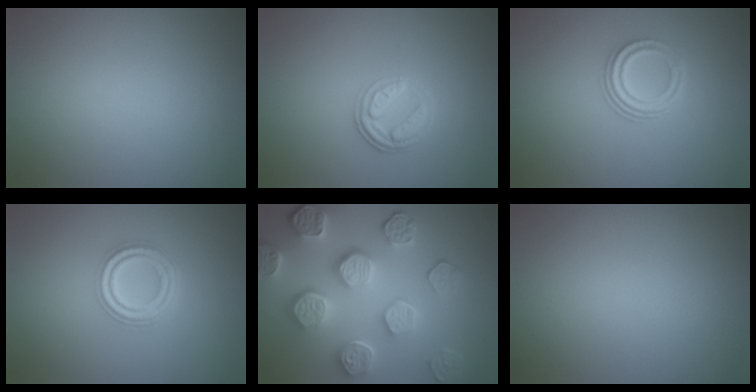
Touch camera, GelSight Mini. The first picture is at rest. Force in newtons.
{"total": 3.0, "press": 2.5, "slide": 1.7}
{"total": 2.9, "press": 2.2, "slide": 1.9}
{"total": 4.0, "press": 3.1, "slide": 2.5}
{"total": 8.3, "press": 6.2, "slide": 5.5}
{"total": 0.0}